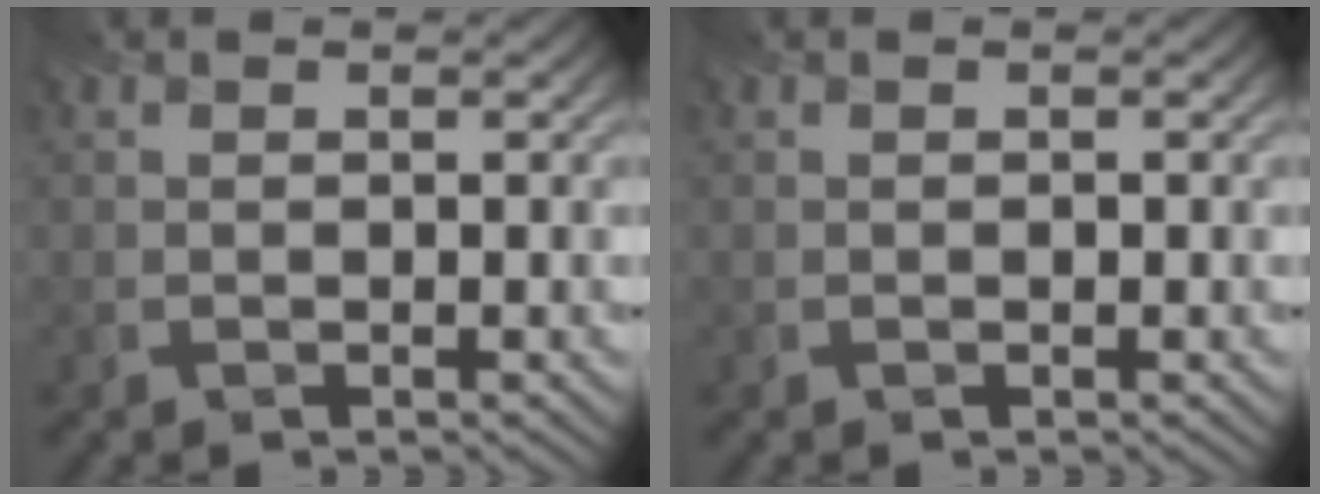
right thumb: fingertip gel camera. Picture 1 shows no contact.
{"total": 0.0}